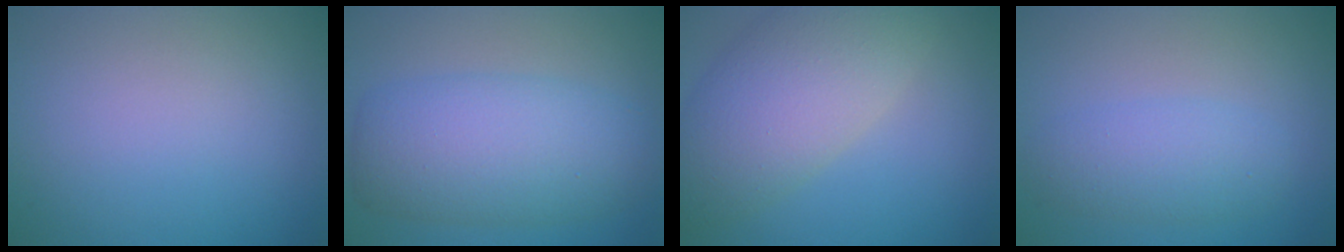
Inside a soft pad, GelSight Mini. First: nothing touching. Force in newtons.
{"total": 7.6, "press": 7.6, "slide": 0.2}
{"total": 8.2, "press": 8.2, "slide": 0.4}
{"total": 3.2, "press": 3.2, "slide": 0.1}